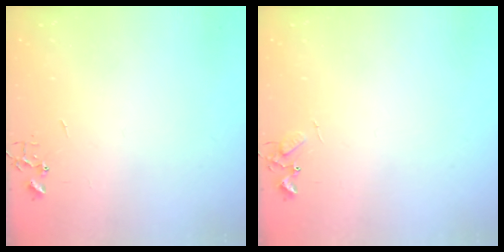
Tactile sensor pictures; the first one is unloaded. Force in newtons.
{"total": 5.9, "press": 5.9, "slide": 0.3}